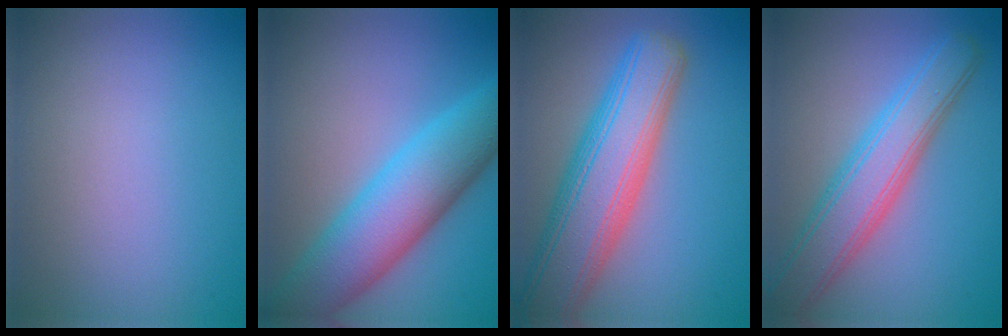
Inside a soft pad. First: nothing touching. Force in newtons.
{"total": 8.9, "press": 8.9, "slide": 0.2}
{"total": 9.9, "press": 9.9, "slide": 0.5}
{"total": 6.5, "press": 6.5, "slide": 0.3}